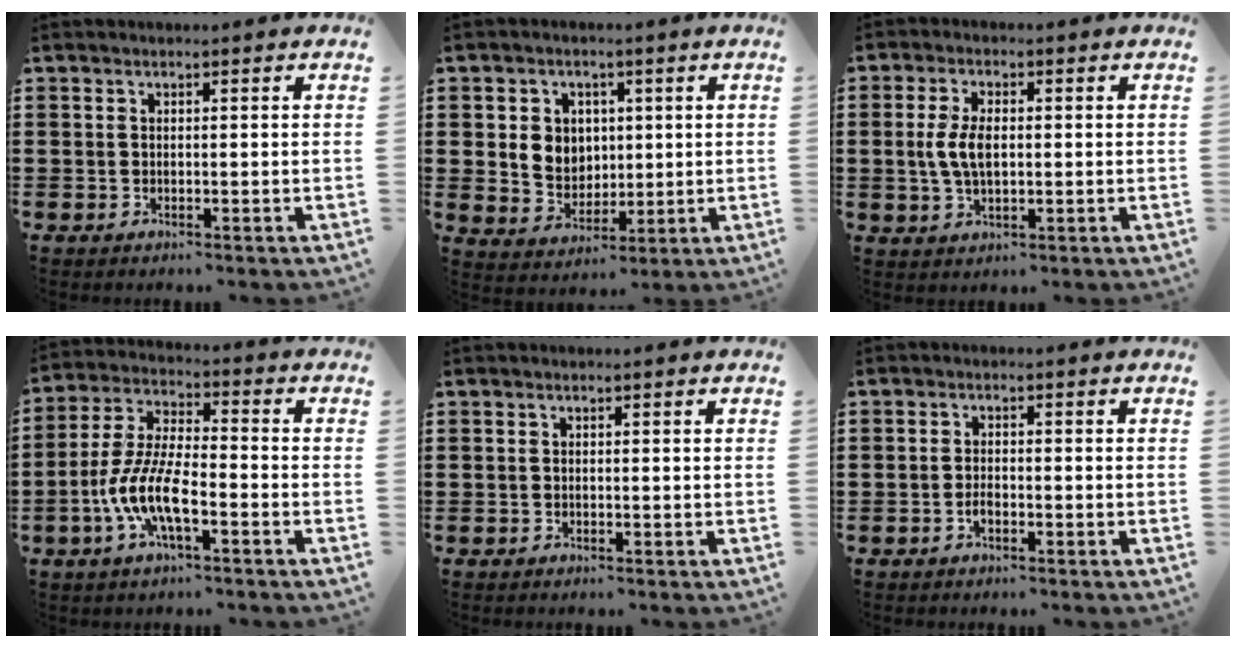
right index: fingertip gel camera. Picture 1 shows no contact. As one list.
[{"total": 5.2, "force": [1.4, 4.9, 1.4], "torque": [-0.041, 0.012, 0.023]}, {"total": 5.3, "force": [0.3, 2.8, 4.5], "torque": [-0.106, 0.003, -0.001]}, {"total": 9.4, "force": [-3.9, 3.0, 8.0], "torque": [-0.194, -0.011, -0.081]}, {"total": 0.0}, {"total": 1.5, "force": [-0.9, 0.9, 0.9], "torque": [-0.020, -0.002, -0.015]}]